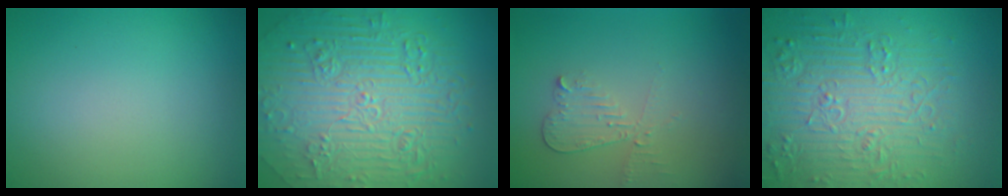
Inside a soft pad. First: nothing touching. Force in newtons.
{"total": 10.9, "press": 7.2, "slide": 8.3}
{"total": 2.1, "press": 2.1, "slide": 0.4}
{"total": 7.4, "press": 5.9, "slide": 4.6}